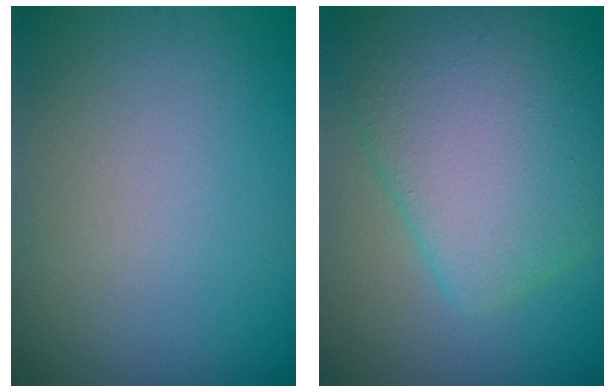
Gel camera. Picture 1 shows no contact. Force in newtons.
{"total": 9.9, "press": 9.9, "slide": 0.3}